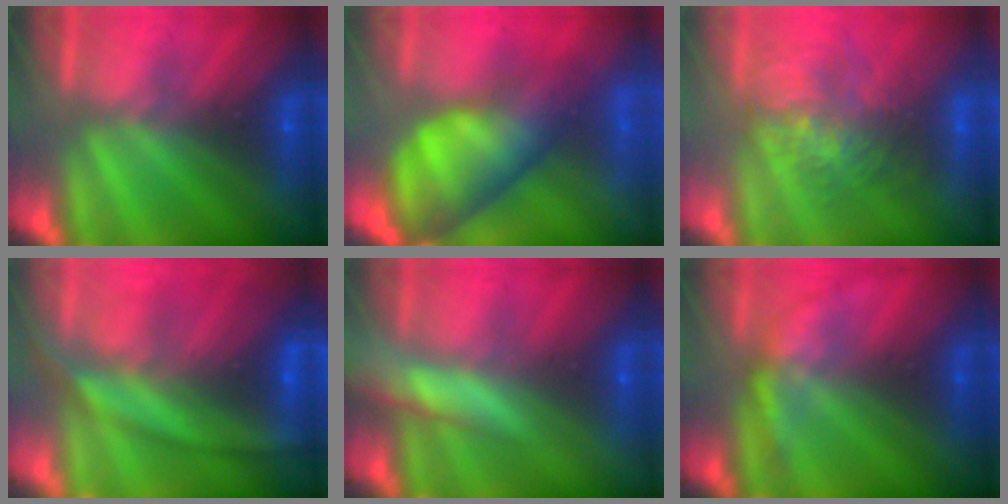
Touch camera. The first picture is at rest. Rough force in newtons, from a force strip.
{"total": 10.7}
{"total": 3.7}
{"total": 7.5}
{"total": 9.4}
{"total": 2.2}